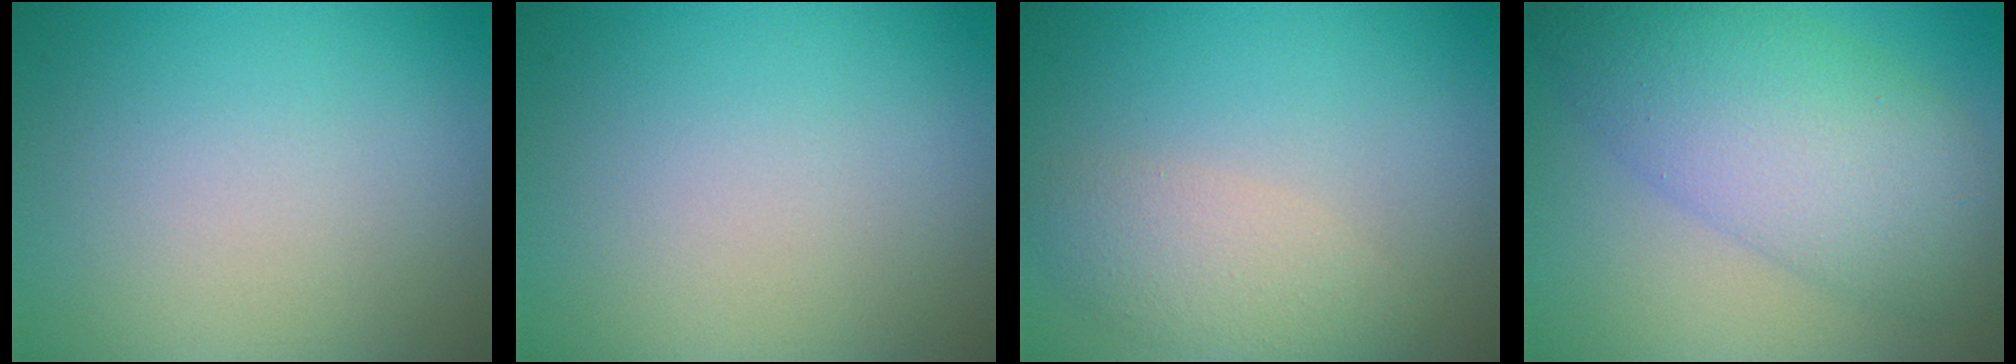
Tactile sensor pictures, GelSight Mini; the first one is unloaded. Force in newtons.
{"total": 0.0}
{"total": 3.1, "press": 3.1, "slide": 0.3}
{"total": 8.5, "press": 8.5, "slide": 0.3}